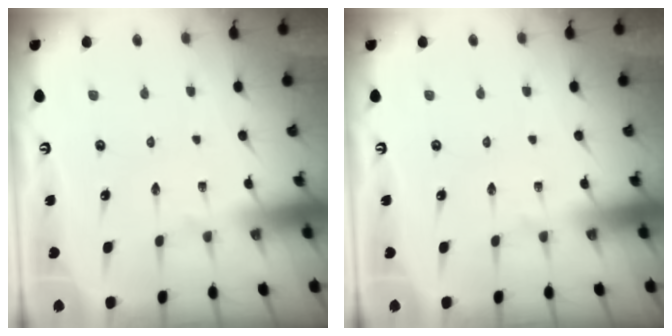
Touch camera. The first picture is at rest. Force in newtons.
{"total": 0.0}